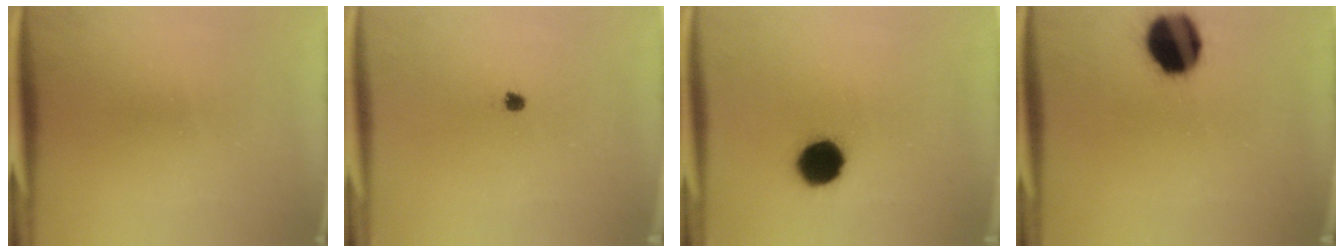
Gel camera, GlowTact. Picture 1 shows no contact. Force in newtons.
{"total": 1.3}
{"total": 9.7}
{"total": 14.9}